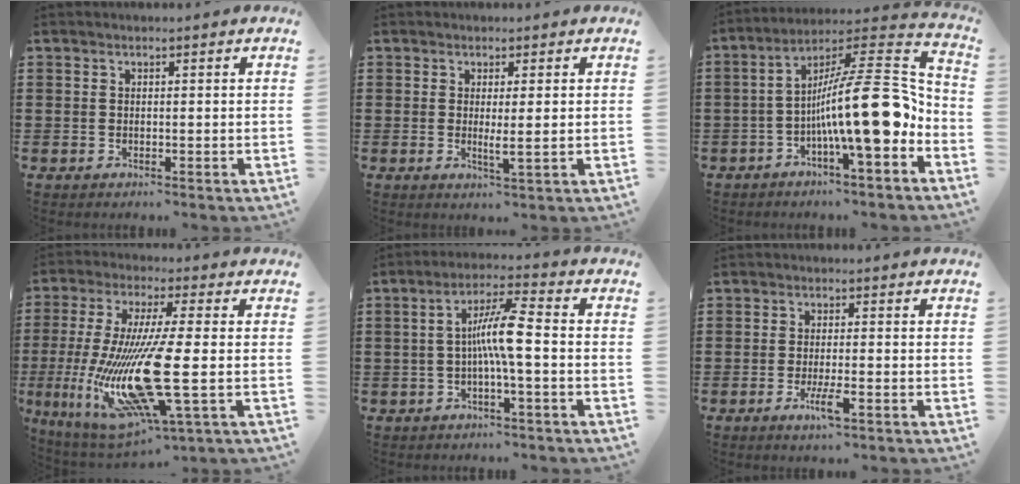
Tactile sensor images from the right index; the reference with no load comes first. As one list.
[{"total": 2.4, "force": [0.1, -0.1, 2.4], "torque": [-0.043, -0.006, 0.000]}, {"total": 17.6, "force": [-2.6, 4.3, 16.8], "torque": [-0.272, -0.005, -0.045]}, {"total": 17.3, "force": [-2.7, 3.2, 16.8], "torque": [-0.348, -0.022, -0.045]}, {"total": 7.4, "force": [-0.7, 0.7, 7.3], "torque": [-0.147, 0.000, -0.024]}, {"total": 4.3, "force": [-2.0, 0.6, 3.8], "torque": [-0.082, -0.014, -0.039]}]